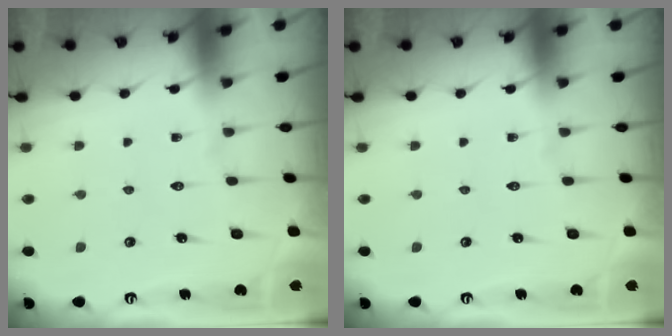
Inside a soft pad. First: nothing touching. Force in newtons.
{"total": 0.0}